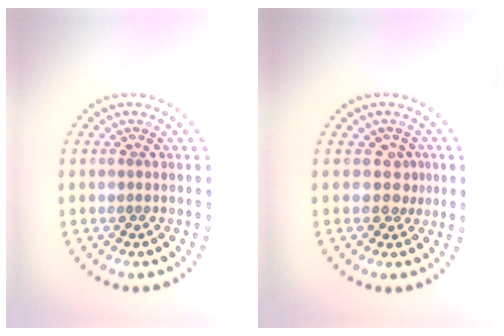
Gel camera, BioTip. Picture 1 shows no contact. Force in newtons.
{"total": 1.6, "press": 1.4, "slide": 0.9}